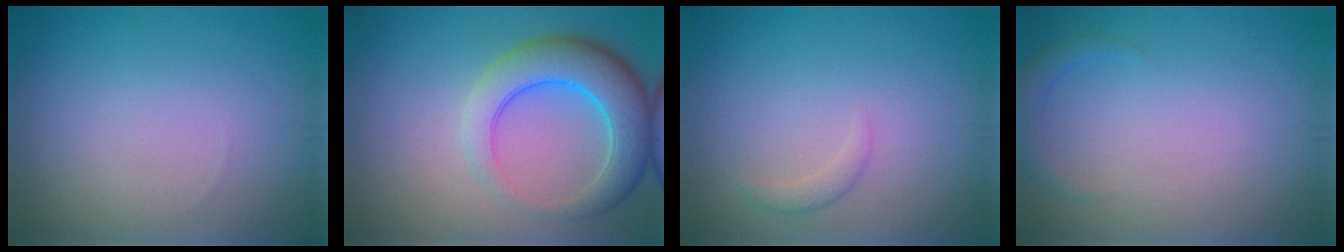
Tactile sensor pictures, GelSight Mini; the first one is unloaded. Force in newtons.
{"total": 6.6, "press": 6.6, "slide": 0.3}
{"total": 1.0, "press": 1.0, "slide": 0.1}
{"total": 1.5, "press": 1.5, "slide": 0.2}